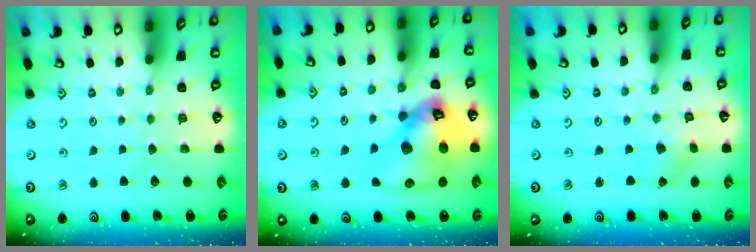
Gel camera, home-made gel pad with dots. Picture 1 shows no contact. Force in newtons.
{"total": 20.9, "press": 20.7, "slide": 2.7}
{"total": 1.3, "press": 1.3, "slide": 0.2}